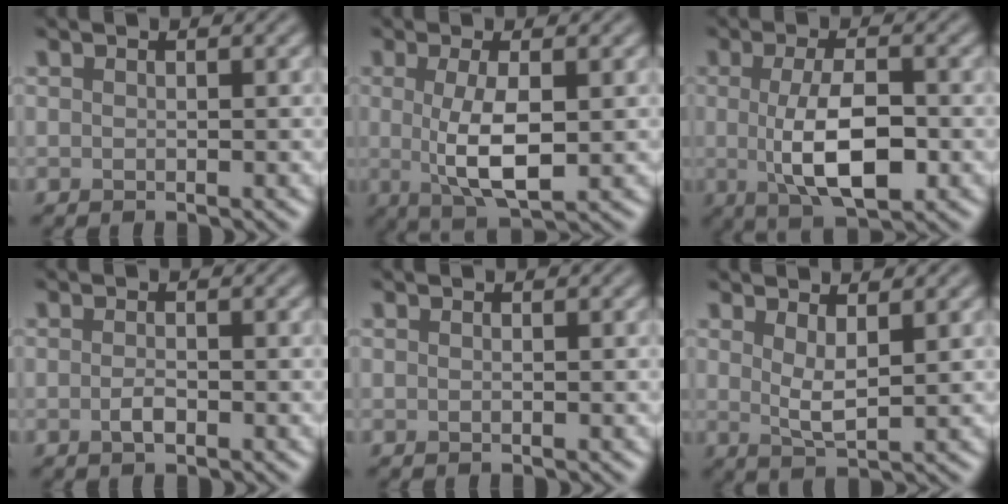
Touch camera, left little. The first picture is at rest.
{"total": 5.1, "force": [0.1, 1.5, 4.8], "torque": [-0.096, -0.005, 0.005]}
{"total": 6.3, "force": [-0.5, 2.3, 5.8], "torque": [-0.109, -0.006, -0.009]}
{"total": 1.2, "force": [-0.5, 0.4, 1.0], "torque": [-0.022, 0.000, -0.011]}
{"total": 0.0}
{"total": 2.5, "force": [1.3, 0.6, 2.0], "torque": [-0.039, -0.009, 0.026]}